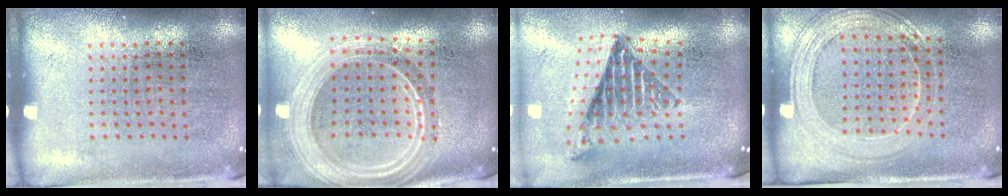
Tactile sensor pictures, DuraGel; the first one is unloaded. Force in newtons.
{"total": 2.7, "press": 2.2, "slide": 1.4}
{"total": 1.7, "press": 1.4, "slide": 1.1}
{"total": 1.6, "press": 1.5, "slide": 0.4}